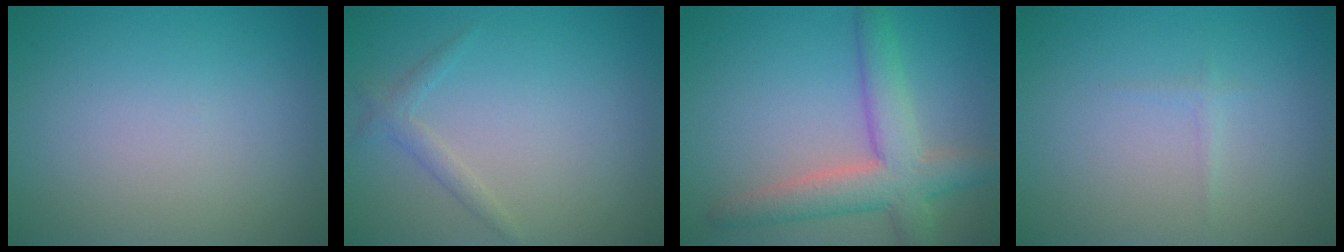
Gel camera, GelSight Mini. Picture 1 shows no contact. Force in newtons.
{"total": 1.3, "press": 1.3, "slide": 0.1}
{"total": 5.8, "press": 5.7, "slide": 0.5}
{"total": 0.6, "press": 0.6, "slide": 0.0}